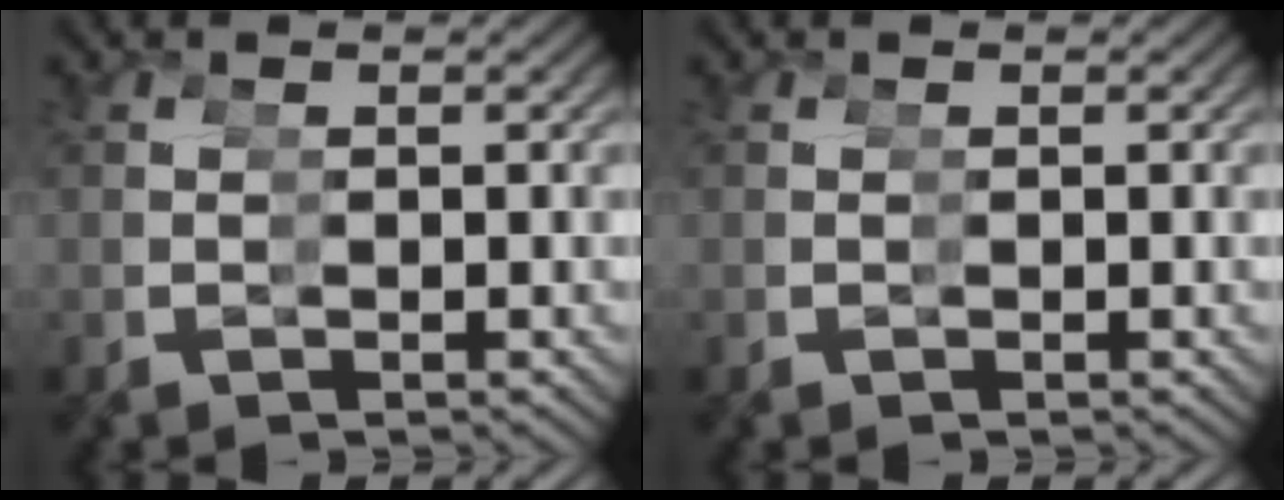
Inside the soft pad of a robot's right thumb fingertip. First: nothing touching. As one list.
[{"total": 0.0}]